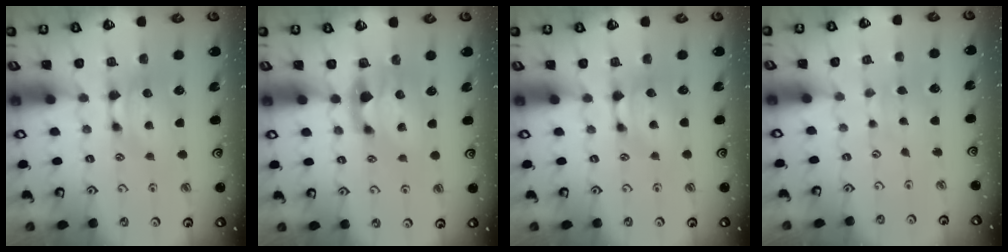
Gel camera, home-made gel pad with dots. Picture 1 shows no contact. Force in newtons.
{"total": 2.3, "press": 1.9, "slide": 1.3}
{"total": 1.1, "press": 0.4, "slide": 1.1}
{"total": 2.9, "press": 2.9, "slide": 0.0}